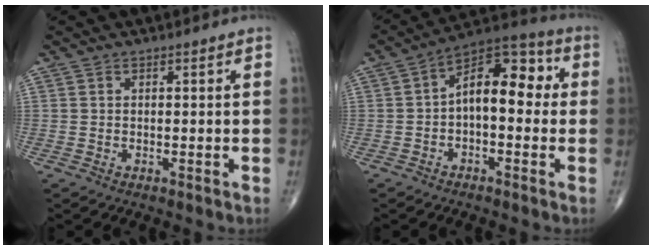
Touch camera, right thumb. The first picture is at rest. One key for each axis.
{"total": 12.2, "fx": 0.3, "fy": 6.7, "fz": 10.2, "tx": -0.122, "ty": 0.043, "tz": -0.012}